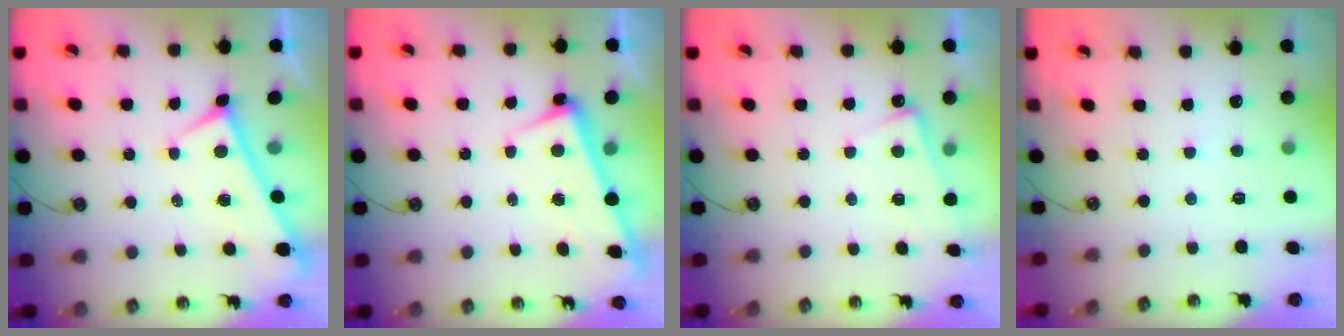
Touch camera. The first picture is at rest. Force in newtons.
{"total": 2.5, "press": 2.4, "slide": 0.6}
{"total": 4.4, "press": 4.4, "slide": 0.3}
{"total": 2.2, "press": 2.2, "slide": 0.3}